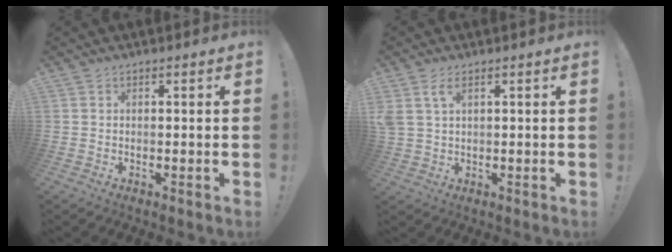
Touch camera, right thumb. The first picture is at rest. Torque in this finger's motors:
{"motor_torque": [0.11, 0.14, 1.17, 0.20, 0.07]}